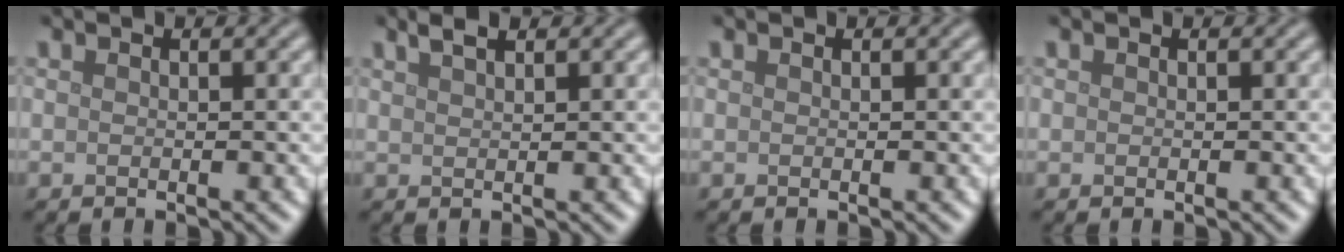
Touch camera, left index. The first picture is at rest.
{"total": 1.5, "force": [1.1, 0.4, 0.9], "torque": [-0.011, 0.004, 0.018]}
{"total": 0.0}
{"total": 0.0}